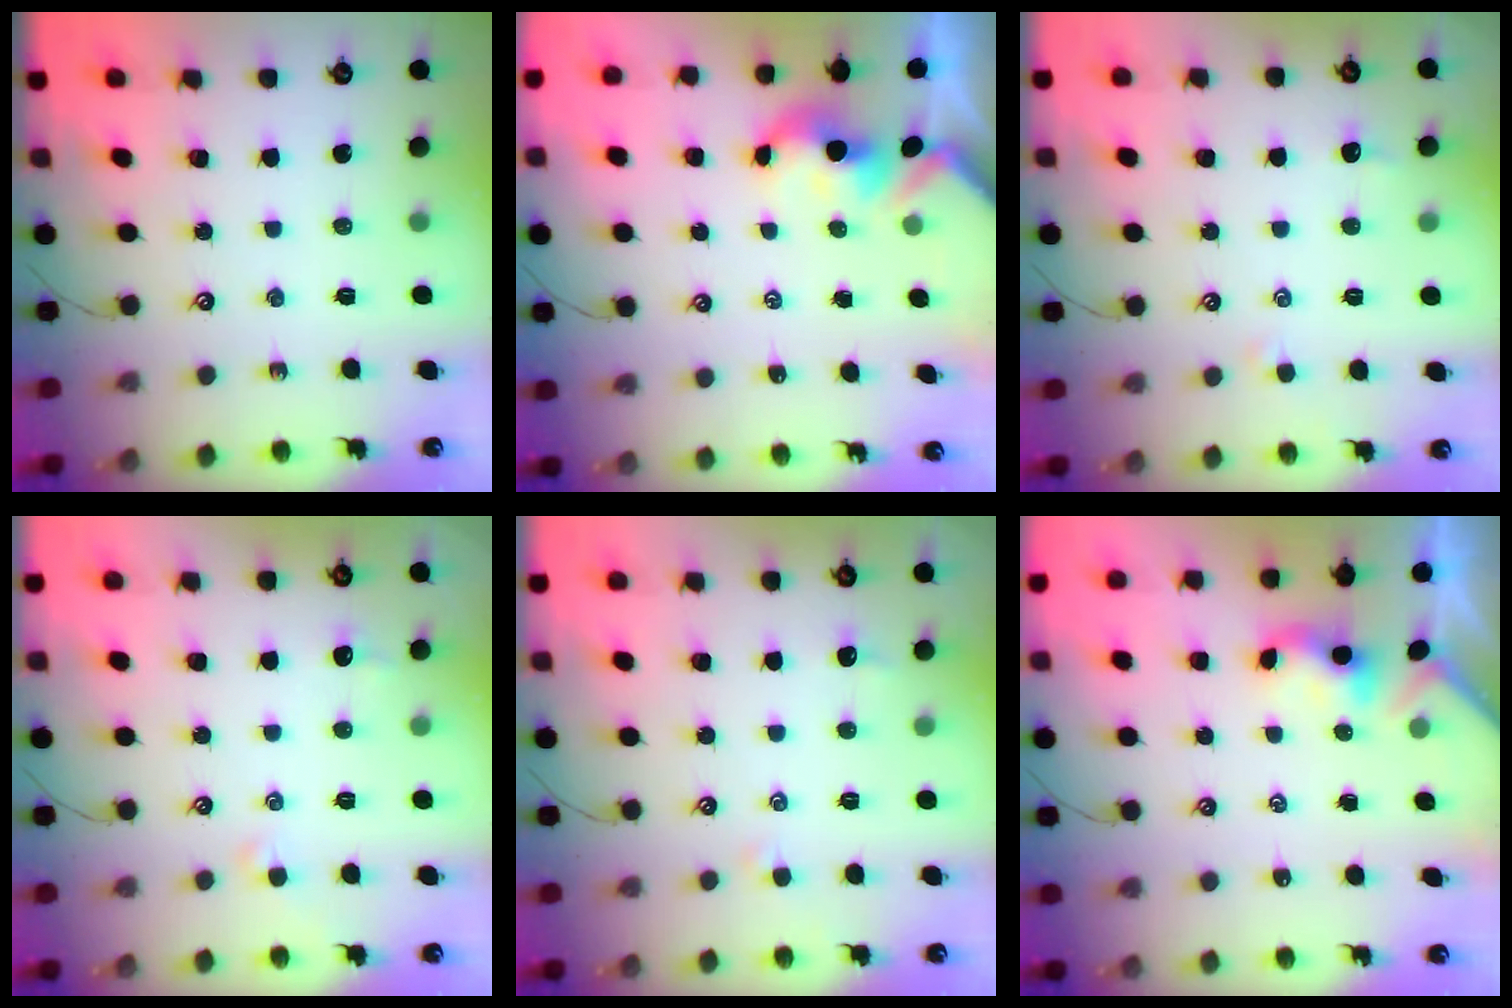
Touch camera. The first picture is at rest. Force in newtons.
{"total": 1.5, "press": 1.5, "slide": 0.2}
{"total": 1.0, "press": 0.8, "slide": 0.5}
{"total": 1.1, "press": 0.8, "slide": 0.6}
{"total": 1.0, "press": 0.8, "slide": 0.5}
{"total": 1.1, "press": 1.0, "slide": 0.3}